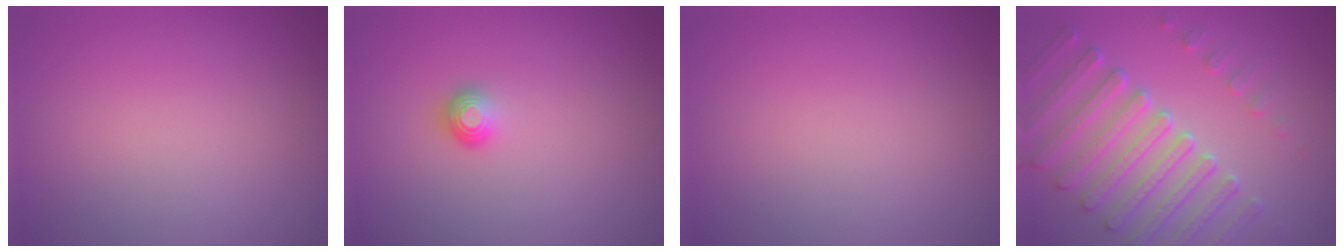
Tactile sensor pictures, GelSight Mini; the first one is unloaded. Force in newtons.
{"total": 1.2, "press": 0.9, "slide": 0.7}
{"total": 0.0}
{"total": 7.2, "press": 5.4, "slide": 4.7}